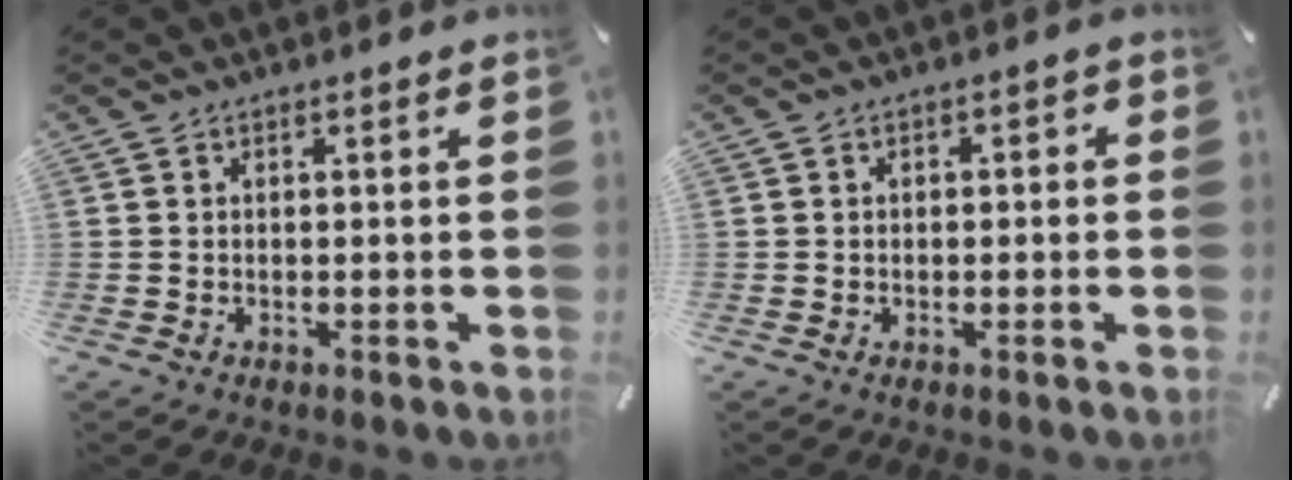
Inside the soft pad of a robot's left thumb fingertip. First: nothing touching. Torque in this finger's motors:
{"motor_torque": [-0.13, -0.10, -0.04, 0.10, 0.01]}